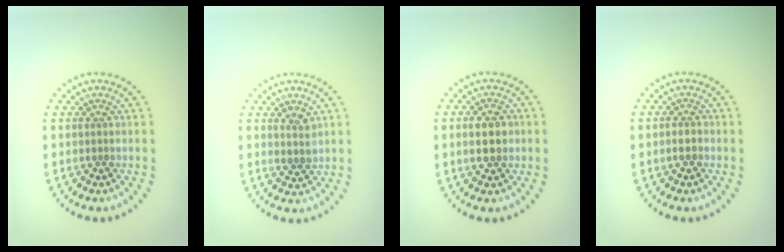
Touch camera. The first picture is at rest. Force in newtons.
{"total": 1.4, "press": 1.2, "slide": 0.7}
{"total": 3.0, "press": 2.9, "slide": 0.2}
{"total": 1.0, "press": 0.9, "slide": 0.5}